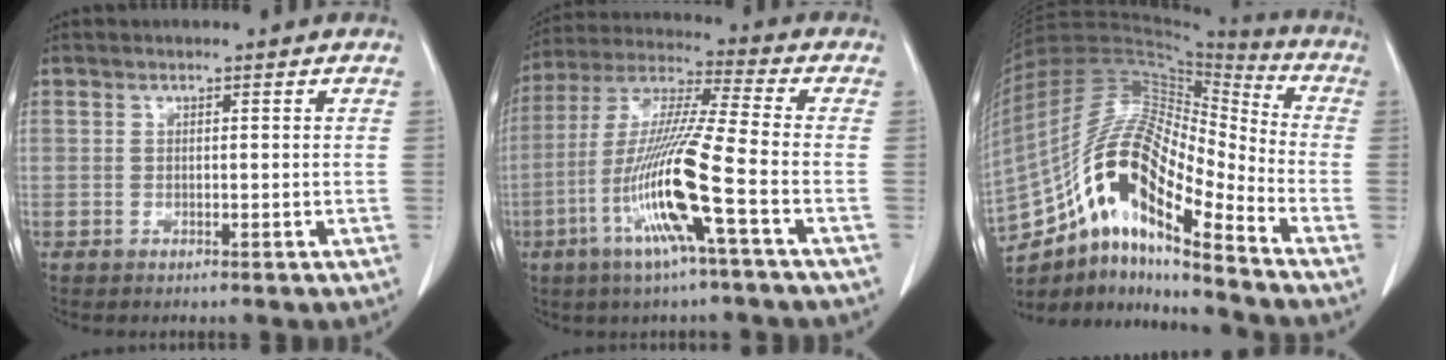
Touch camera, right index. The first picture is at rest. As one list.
[{"total": 14.9, "force": [-5.3, -1.0, 13.8], "torque": [-0.285, -0.014, -0.109]}, {"total": 19.1, "force": [-11.3, 4.1, 14.8], "torque": [-0.292, 0.025, -0.200]}]